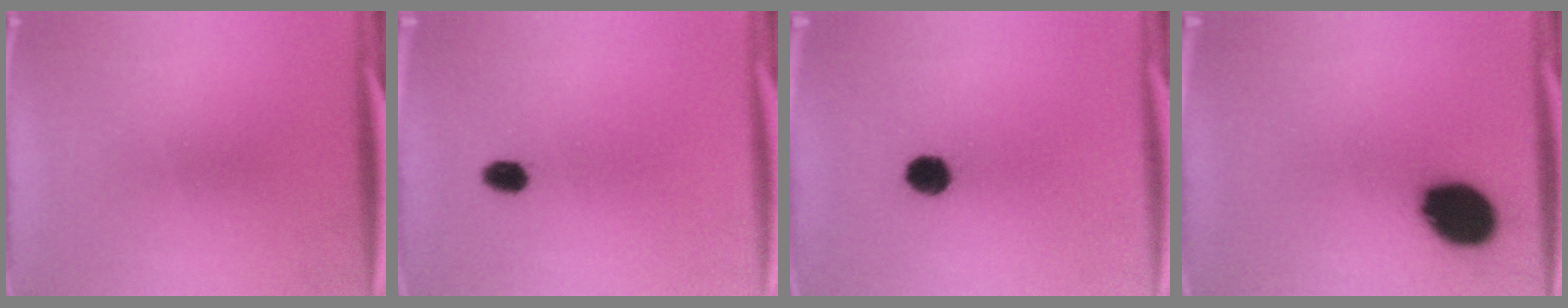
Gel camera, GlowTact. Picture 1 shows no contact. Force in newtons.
{"total": 2.7}
{"total": 5.4}
{"total": 13.7}